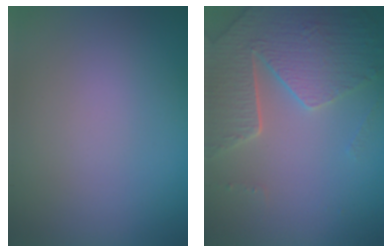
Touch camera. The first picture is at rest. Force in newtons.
{"total": 5.1, "press": 4.6, "slide": 2.1}